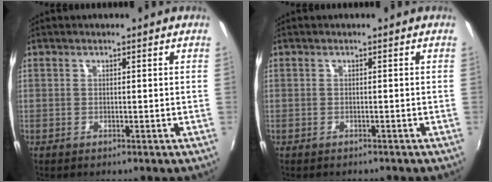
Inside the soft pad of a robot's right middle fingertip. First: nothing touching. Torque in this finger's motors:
{"motor_torque": [0.03, -0.04, 0.00, 0.00]}